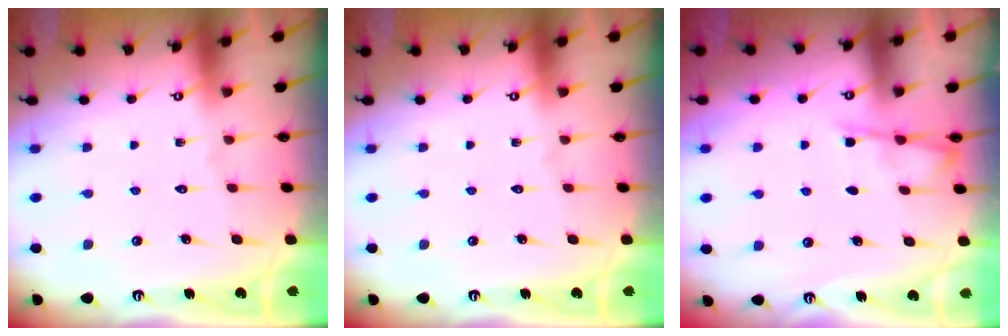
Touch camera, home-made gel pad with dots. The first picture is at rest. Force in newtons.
{"total": 0.0}
{"total": 5.0, "press": 4.9, "slide": 0.4}